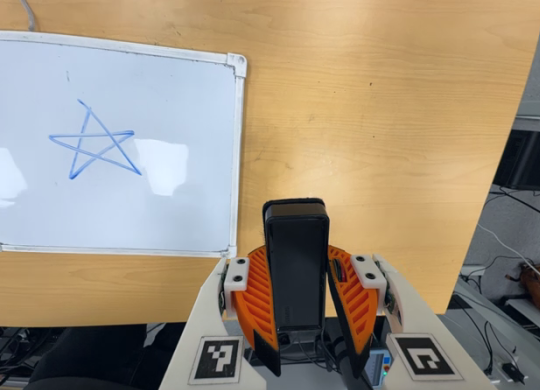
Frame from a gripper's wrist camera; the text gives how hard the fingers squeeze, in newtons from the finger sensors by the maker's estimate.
{"total": 9.0, "left": 7.8, "right": 10.3}